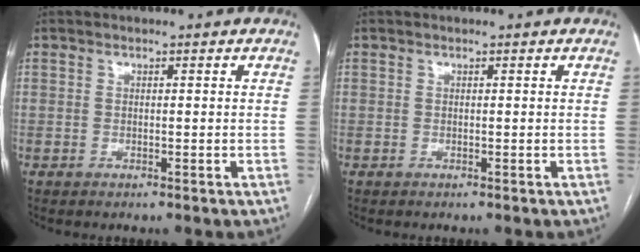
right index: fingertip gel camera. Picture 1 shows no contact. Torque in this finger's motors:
{"motor_torque": [0.00, 0.00, 0.00, 0.00]}